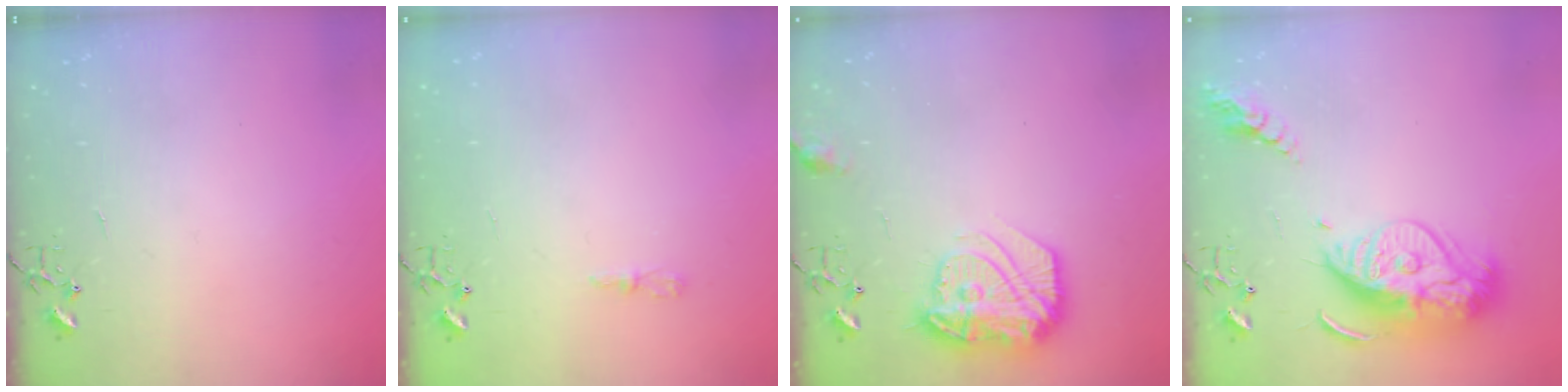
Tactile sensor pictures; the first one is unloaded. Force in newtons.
{"total": 3.5, "press": 3.5, "slide": 0.5}
{"total": 18.4, "press": 18.3, "slide": 1.4}
{"total": 18.4, "press": 18.3, "slide": 1.7}